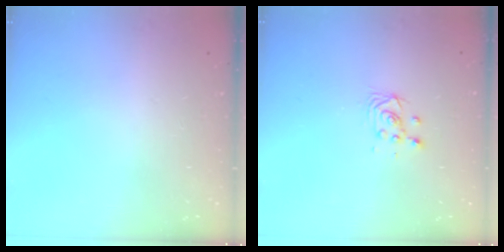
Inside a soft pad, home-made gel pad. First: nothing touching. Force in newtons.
{"total": 3.3, "press": 3.2, "slide": 0.6}